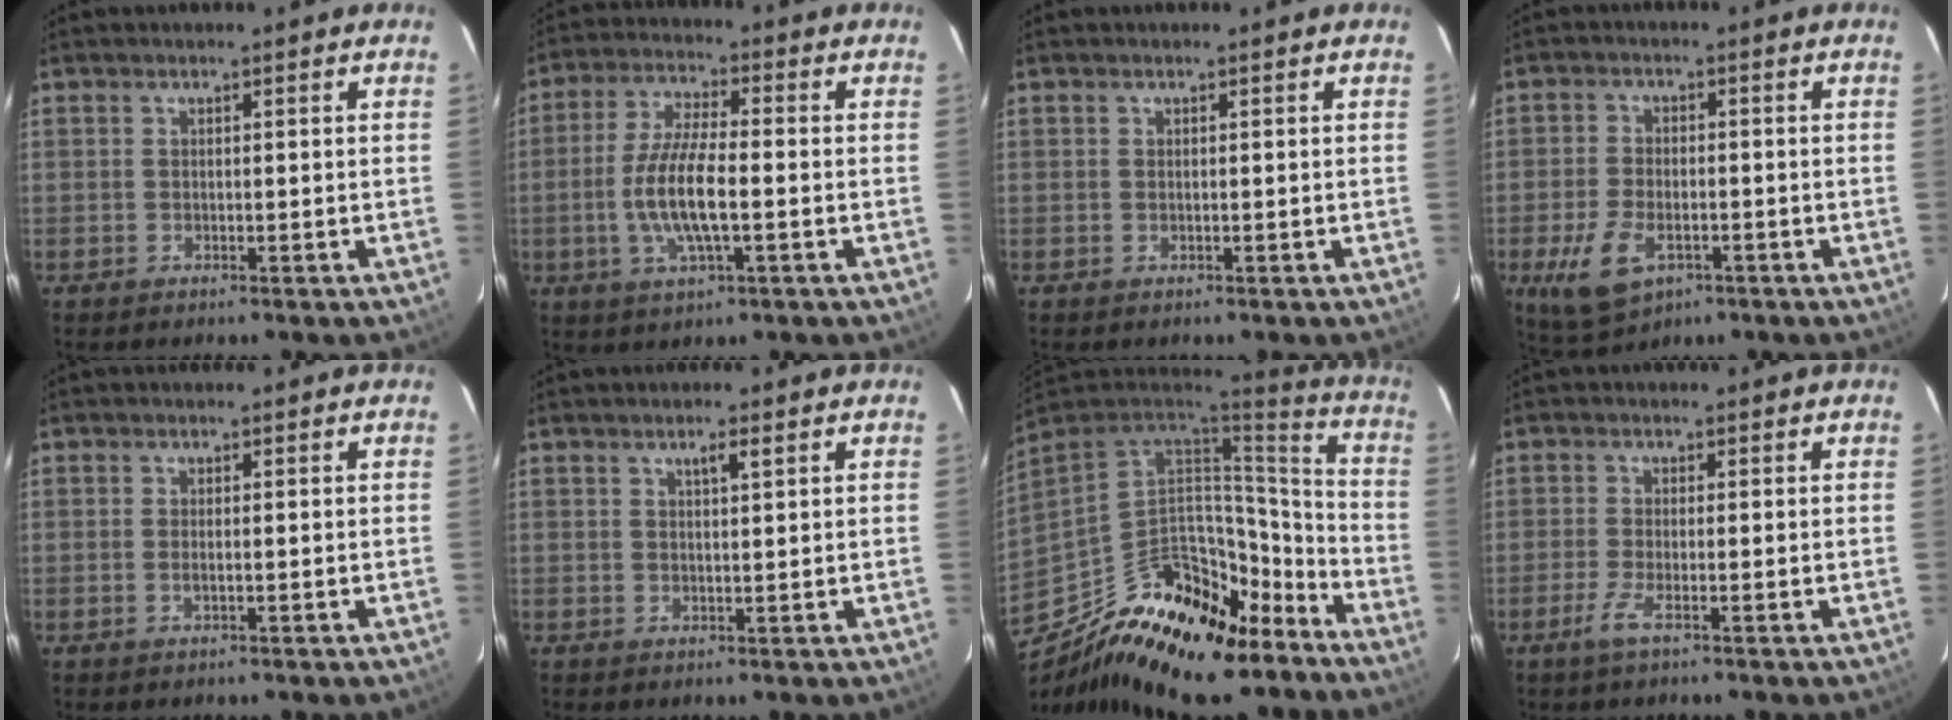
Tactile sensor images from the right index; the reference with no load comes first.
{"total": 10.3, "force": [-2.2, 2.8, 9.6], "torque": [-0.197, -0.002, -0.044]}
{"total": 0.0}
{"total": 9.0, "force": [-3.9, 5.0, 6.4], "torque": [-0.149, -0.015, -0.064]}
{"total": 1.0, "force": [-0.3, 0.2, 1.0], "torque": [-0.020, -0.001, -0.005]}
{"total": 1.9, "force": [1.1, 0.3, 1.5], "torque": [-0.024, 0.003, 0.018]}
{"total": 30.5, "force": [-19.3, 15.5, 17.9], "torque": [-0.359, 0.018, -0.281]}
{"total": 2.7, "force": [-1.6, -0.1, 2.2], "torque": [-0.054, -0.008, -0.036]}